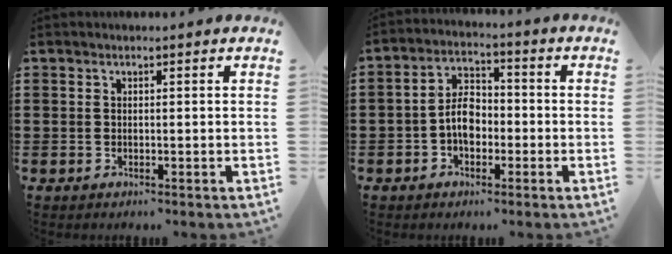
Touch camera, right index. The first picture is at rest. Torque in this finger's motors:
{"motor_torque": [2.14, 0.00, 0.76, 0.07]}